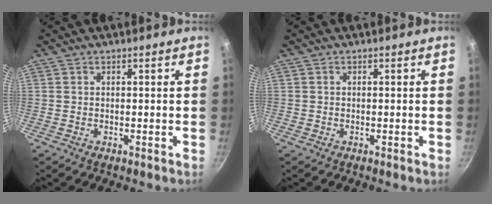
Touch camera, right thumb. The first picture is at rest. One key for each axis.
{"total": 0.0}